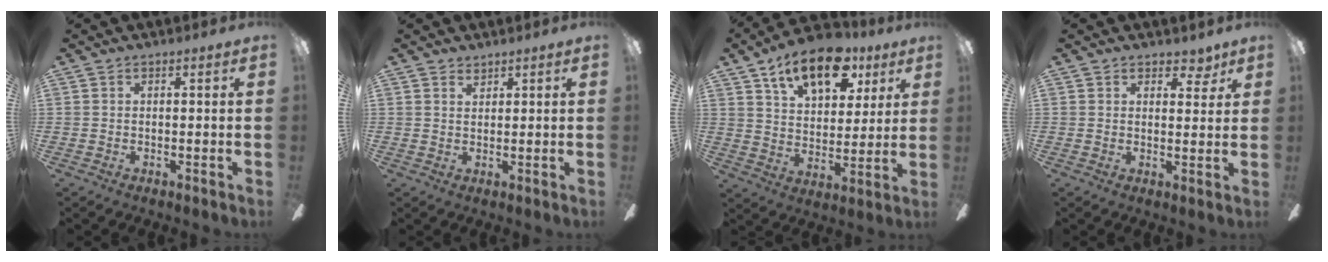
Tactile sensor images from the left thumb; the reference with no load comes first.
{"total": 1.6, "force": [1.4, 0.7, 0.3], "torque": [0.001, -0.004, 0.026]}
{"total": 16.9, "force": [10.5, 8.6, 10.0], "torque": [-0.152, -0.043, 0.181]}
{"total": 4.0, "force": [2.9, 2.3, 1.5], "torque": [-0.004, -0.013, 0.046]}